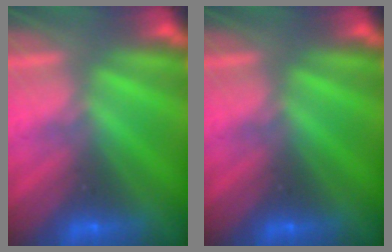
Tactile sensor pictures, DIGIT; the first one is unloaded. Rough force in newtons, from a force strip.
{"total": 0.0}